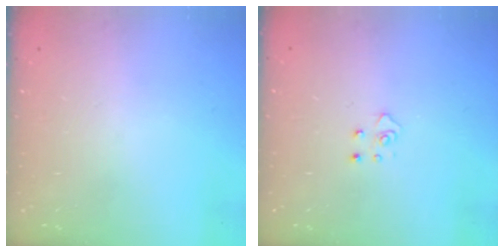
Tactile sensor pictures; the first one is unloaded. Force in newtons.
{"total": 4.1, "press": 4.0, "slide": 0.5}